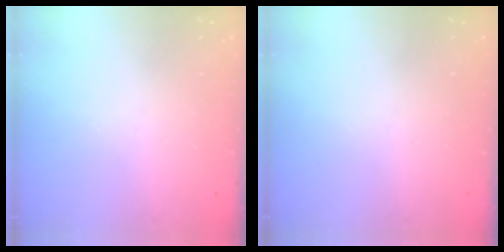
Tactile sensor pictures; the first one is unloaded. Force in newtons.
{"total": 0.0}